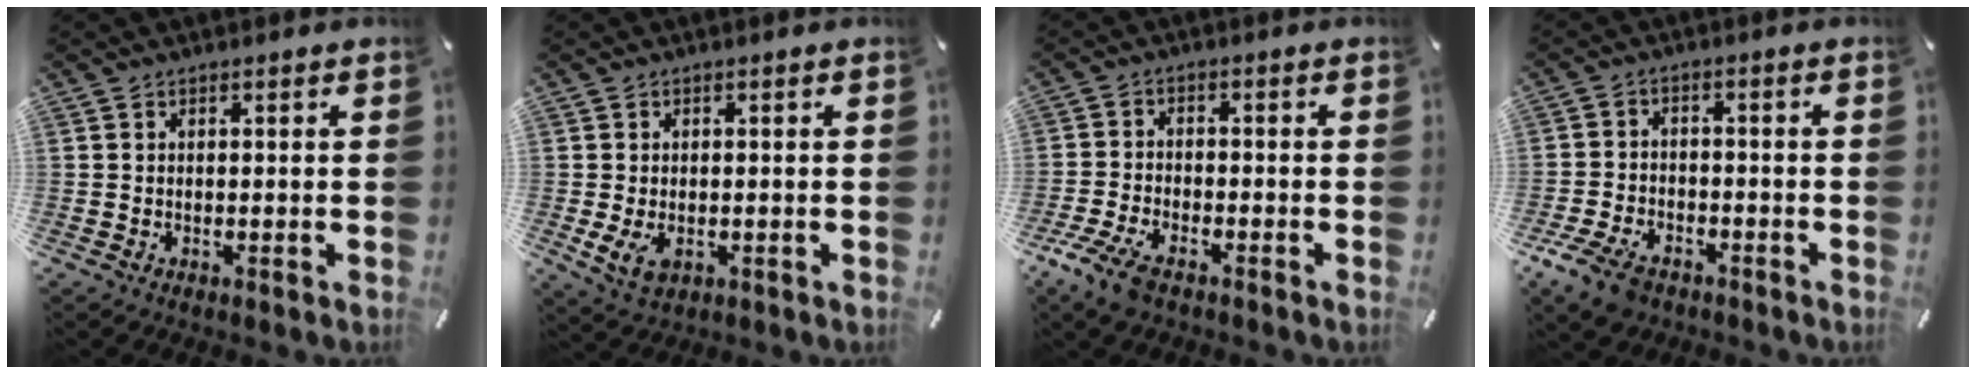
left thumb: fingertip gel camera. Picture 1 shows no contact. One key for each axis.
{"total": 3.5, "fx": -0.7, "fy": 2.6, "fz": 2.3, "tx": -0.052, "ty": -0.005, "tz": -0.017}
{"total": 6.3, "fx": -4.4, "fy": 2.6, "fz": 3.6, "tx": -0.093, "ty": 0.009, "tz": -0.086}
{"total": 7.2, "fx": -4.6, "fy": 4.4, "fz": 3.3, "tx": -0.076, "ty": 0.020, "tz": -0.087}